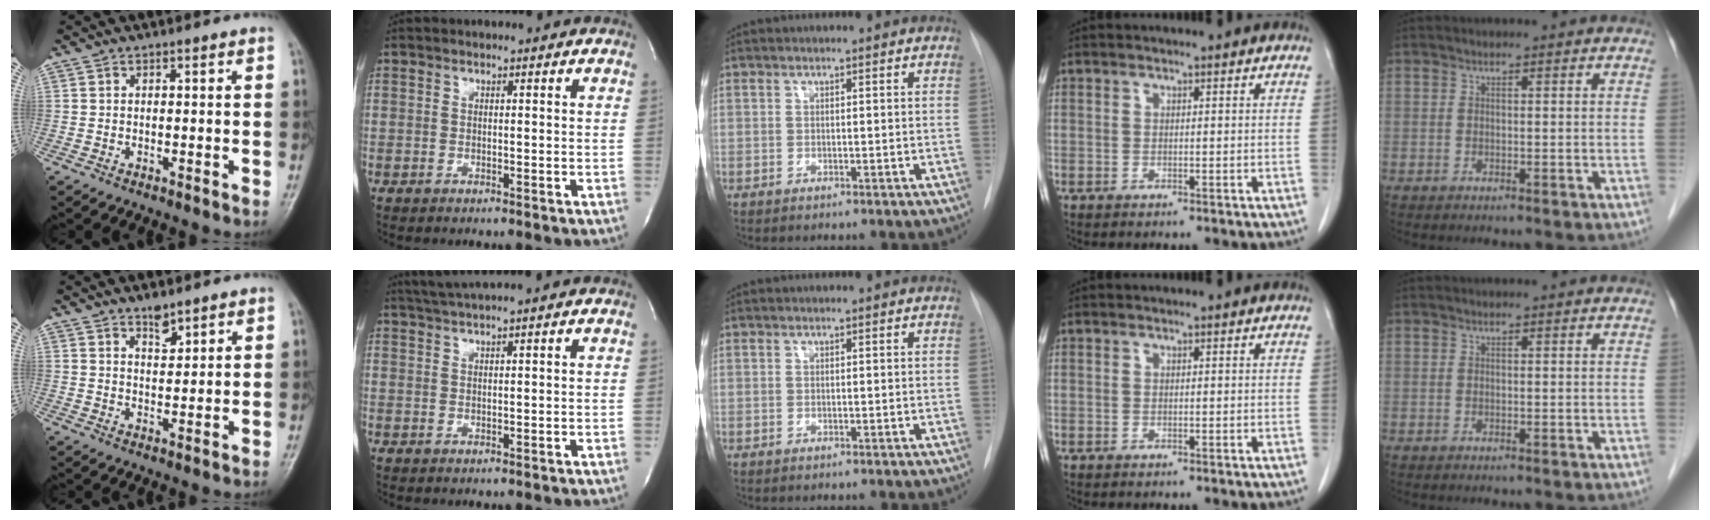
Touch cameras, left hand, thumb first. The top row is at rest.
{"thumb": {"total": 3.5, "force": [2.7, 1.4, 1.8], "torque": [-0.017, -0.021, 0.045]}, "index": {"total": 3.2, "force": [2.6, -1.1, 1.5], "torque": [-0.034, 0.009, 0.056]}}